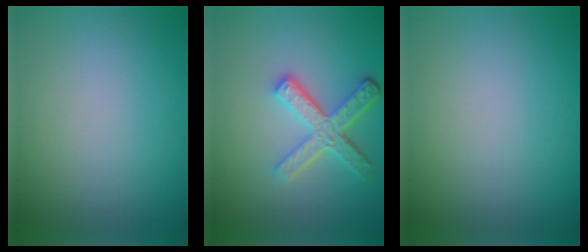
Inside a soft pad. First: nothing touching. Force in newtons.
{"total": 4.6, "press": 3.4, "slide": 3.1}
{"total": 0.0}